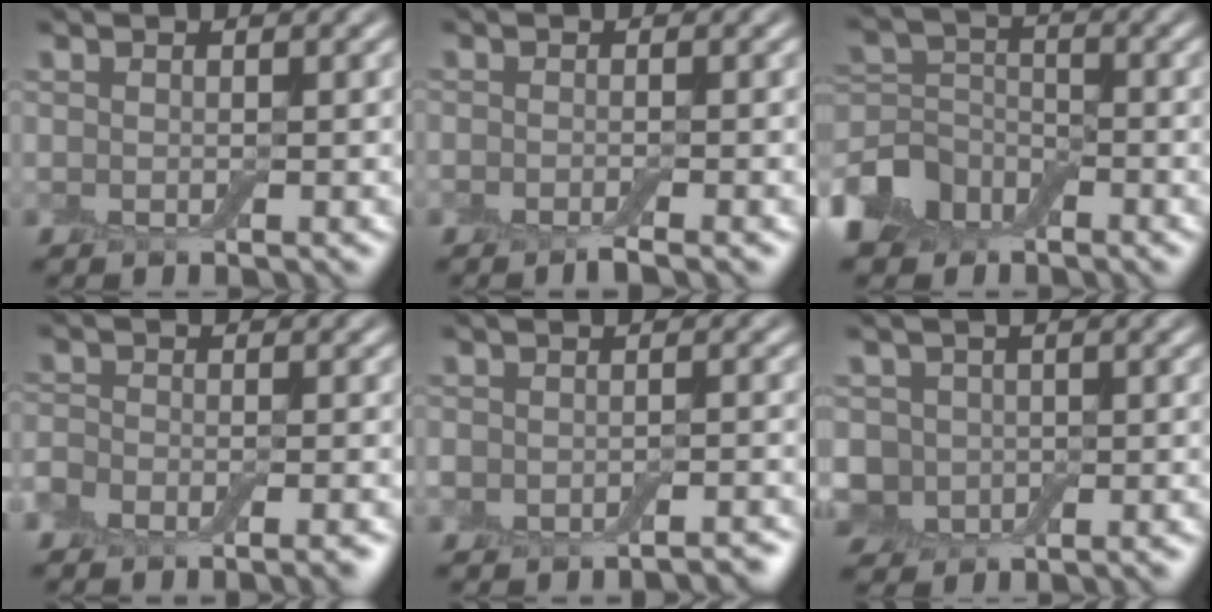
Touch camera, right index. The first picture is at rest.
{"total": 1.7, "force": [-1.3, 0.2, 1.1], "torque": [-0.016, -0.003, -0.025]}
{"total": 6.1, "force": [-3.4, 4.1, 2.9], "torque": [-0.061, -0.004, -0.079]}
{"total": 5.1, "force": [-4.2, 2.1, 1.9], "torque": [-0.020, 0.001, -0.065]}
{"total": 3.5, "force": [-3.0, 1.4, 1.0], "torque": [-0.011, 0.001, -0.040]}
{"total": 4.3, "force": [-0.9, 4.0, 1.2], "torque": [-0.004, 0.008, -0.037]}